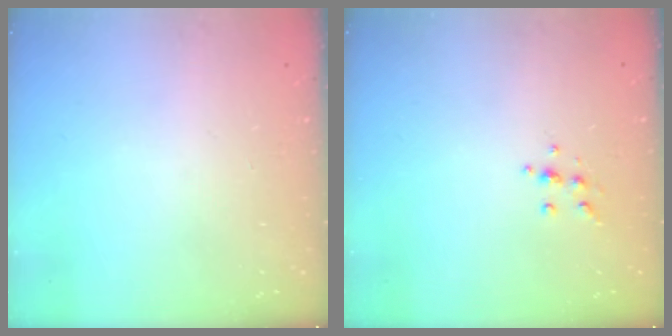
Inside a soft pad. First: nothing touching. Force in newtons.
{"total": 5.4, "press": 5.3, "slide": 0.6}